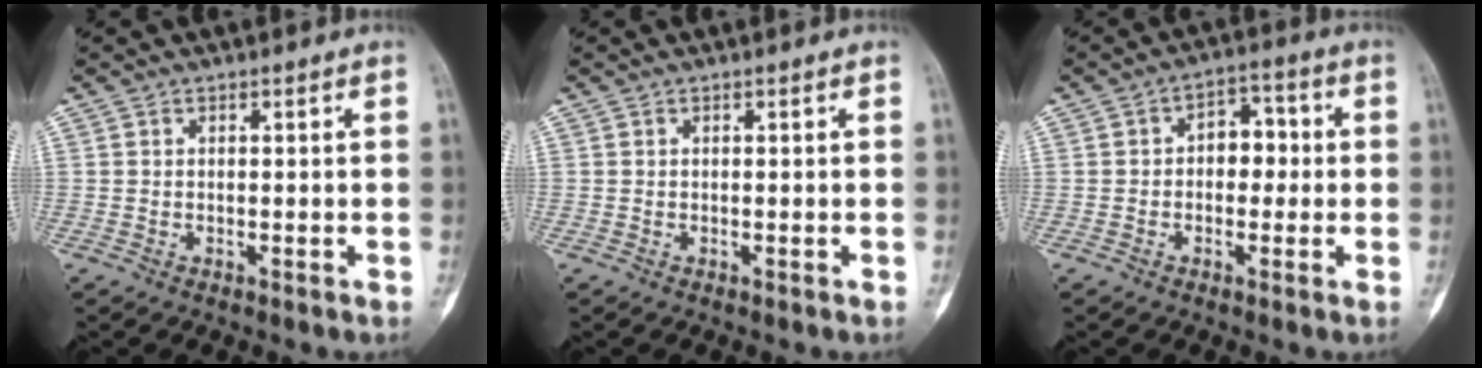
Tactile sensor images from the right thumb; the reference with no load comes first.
{"total": 0.0}
{"total": 6.2, "force": [0.0, 4.3, 4.5], "torque": [-0.033, 0.021, -0.009]}